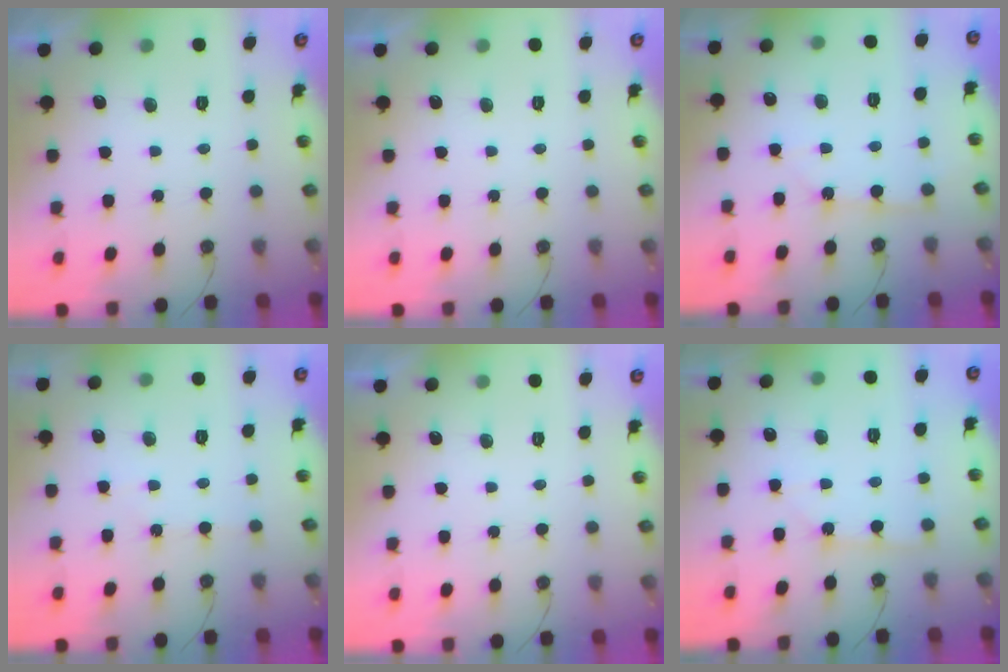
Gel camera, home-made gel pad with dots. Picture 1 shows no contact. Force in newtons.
{"total": 0.0}
{"total": 3.6, "press": 3.5, "slide": 0.5}
{"total": 2.5, "press": 2.5, "slide": 0.4}
{"total": 0.0}
{"total": 2.4, "press": 2.4, "slide": 0.2}